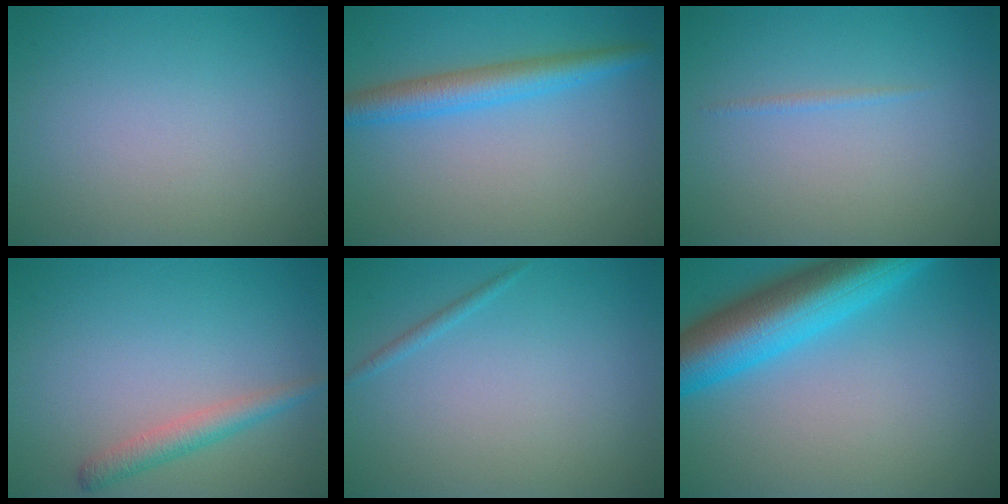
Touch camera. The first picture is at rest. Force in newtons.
{"total": 3.8, "press": 3.8, "slide": 0.1}
{"total": 0.5, "press": 0.5, "slide": 0.1}
{"total": 2.2, "press": 2.2, "slide": 0.1}
{"total": 0.6, "press": 0.6, "slide": 0.1}
{"total": 9.6, "press": 9.6, "slide": 0.5}